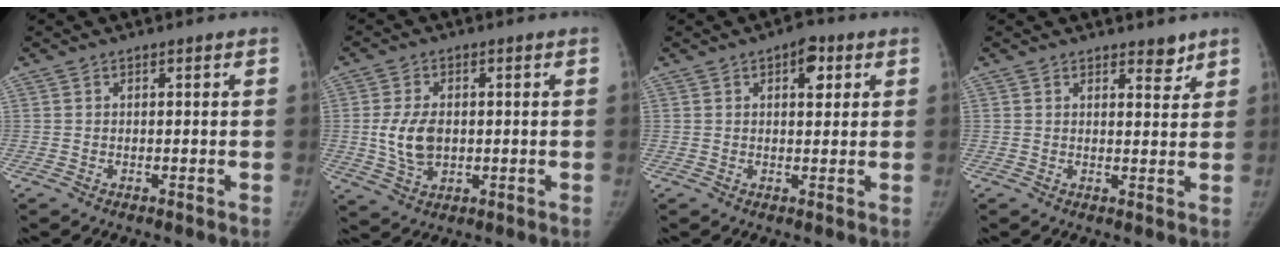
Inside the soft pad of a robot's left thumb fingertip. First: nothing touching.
{"total": 7.4, "force": [0.1, 4.8, 5.7], "torque": [-0.103, -0.002, 0.009]}
{"total": 4.7, "force": [2.0, 2.4, 3.5], "torque": [-0.030, -0.003, 0.023]}
{"total": 2.8, "force": [2.3, 1.2, 1.2], "torque": [-0.001, -0.018, 0.034]}